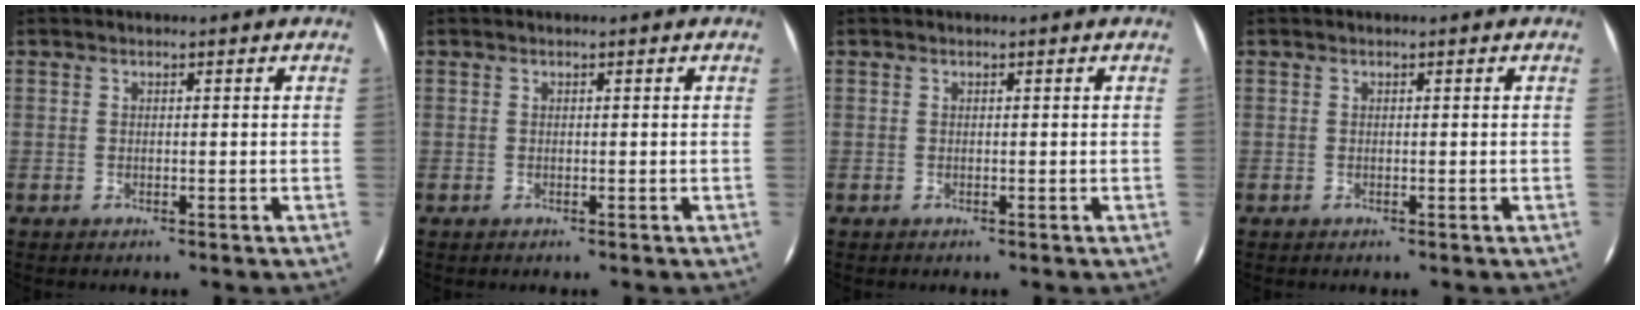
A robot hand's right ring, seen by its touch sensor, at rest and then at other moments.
{"total": 0.0}
{"total": 0.0}
{"total": 0.0}